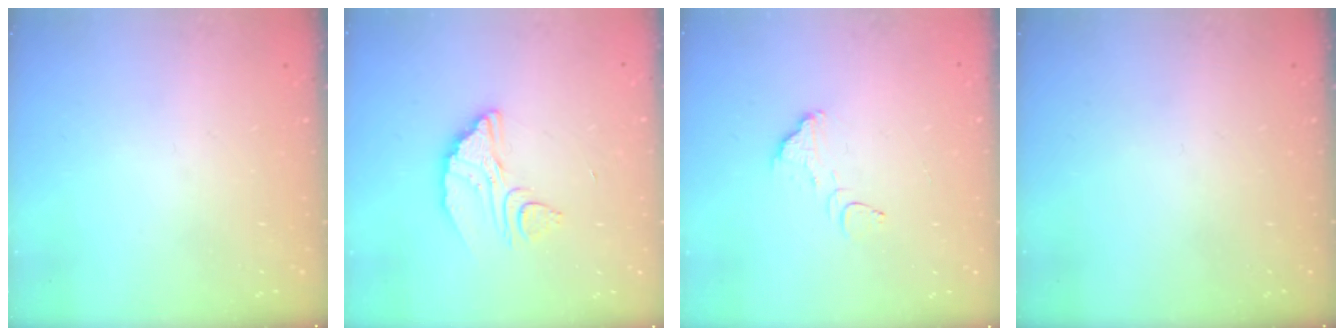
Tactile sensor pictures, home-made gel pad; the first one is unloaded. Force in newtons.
{"total": 8.8, "press": 8.8, "slide": 0.8}
{"total": 2.9, "press": 2.9, "slide": 0.1}
{"total": 0.0}